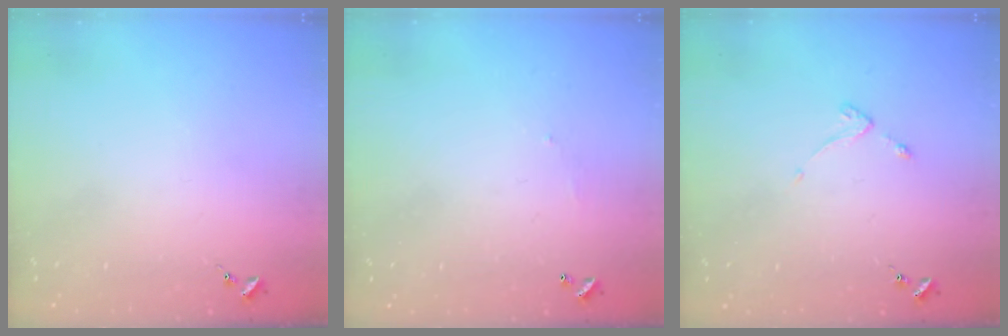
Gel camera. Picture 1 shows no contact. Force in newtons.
{"total": 3.7, "press": 3.7, "slide": 0.2}
{"total": 2.6, "press": 2.6, "slide": 0.5}